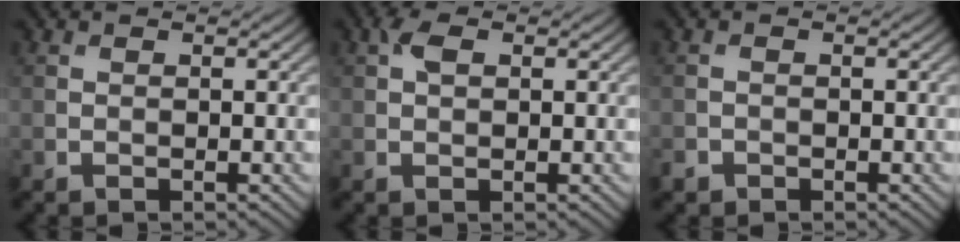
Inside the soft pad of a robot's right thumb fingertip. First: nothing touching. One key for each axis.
{"total": 1.9, "fx": 0.7, "fy": 1.1, "fz": 1.4, "tx": -0.031, "ty": 0.005, "tz": 0.008}
{"total": 1.1, "fx": -0.9, "fy": 0.7, "fz": 0.1, "tx": -0.002, "ty": -0.003, "tz": -0.020}